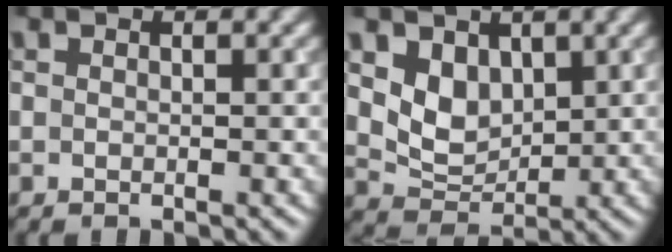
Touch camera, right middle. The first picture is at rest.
{"total": 3.9, "force": [1.5, 2.9, 2.2], "torque": [-0.050, -0.012, 0.030]}